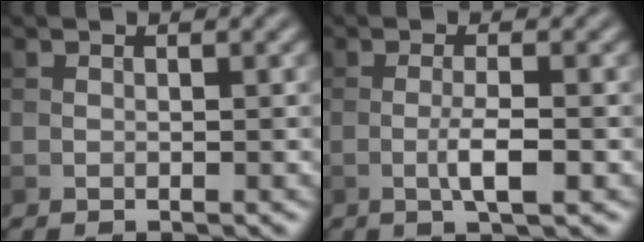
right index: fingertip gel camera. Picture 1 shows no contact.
{"total": 2.9, "force": [-0.8, 0.4, 2.7], "torque": [-0.050, 0.001, -0.016]}